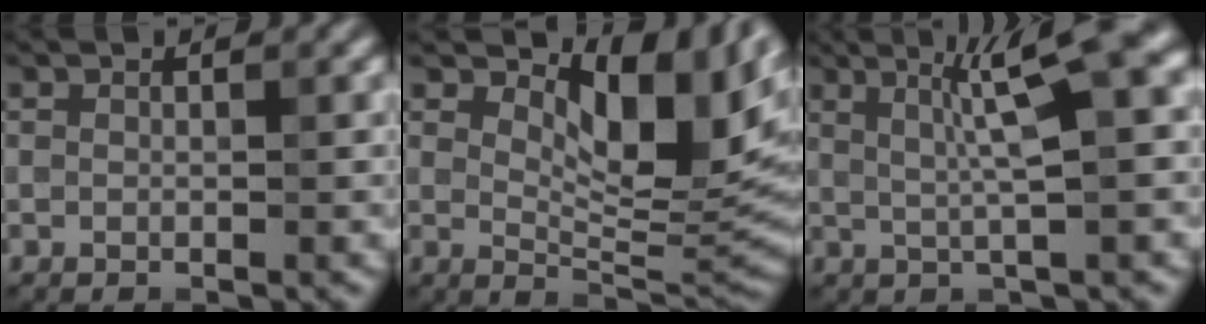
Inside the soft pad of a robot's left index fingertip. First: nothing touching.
{"total": 10.2, "force": [4.1, 4.3, 8.3], "torque": [-0.120, -0.004, 0.070]}
{"total": 6.8, "force": [2.0, 1.0, 6.4], "torque": [-0.091, 0.015, 0.030]}